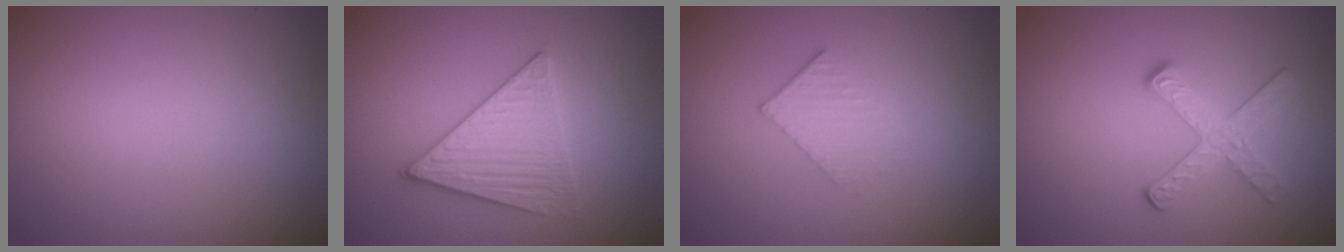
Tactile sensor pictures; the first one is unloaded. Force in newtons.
{"total": 3.8, "press": 3.5, "slide": 1.5}
{"total": 2.1, "press": 2.0, "slide": 0.3}
{"total": 2.8, "press": 2.6, "slide": 1.0}